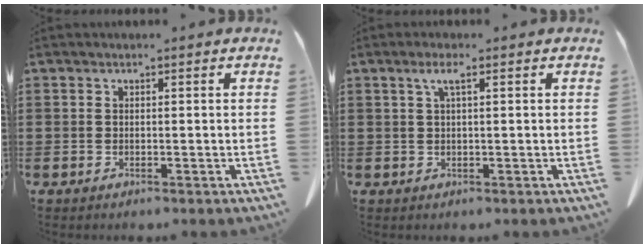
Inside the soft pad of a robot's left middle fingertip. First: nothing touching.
{"total": 2.2, "force": [0.7, 0.2, 2.0], "torque": [-0.042, 0.002, 0.012]}